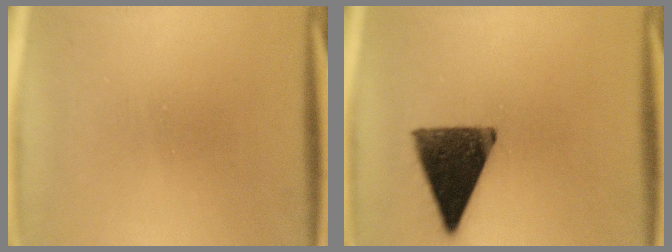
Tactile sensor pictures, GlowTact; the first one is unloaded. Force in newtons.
{"total": 12.9}